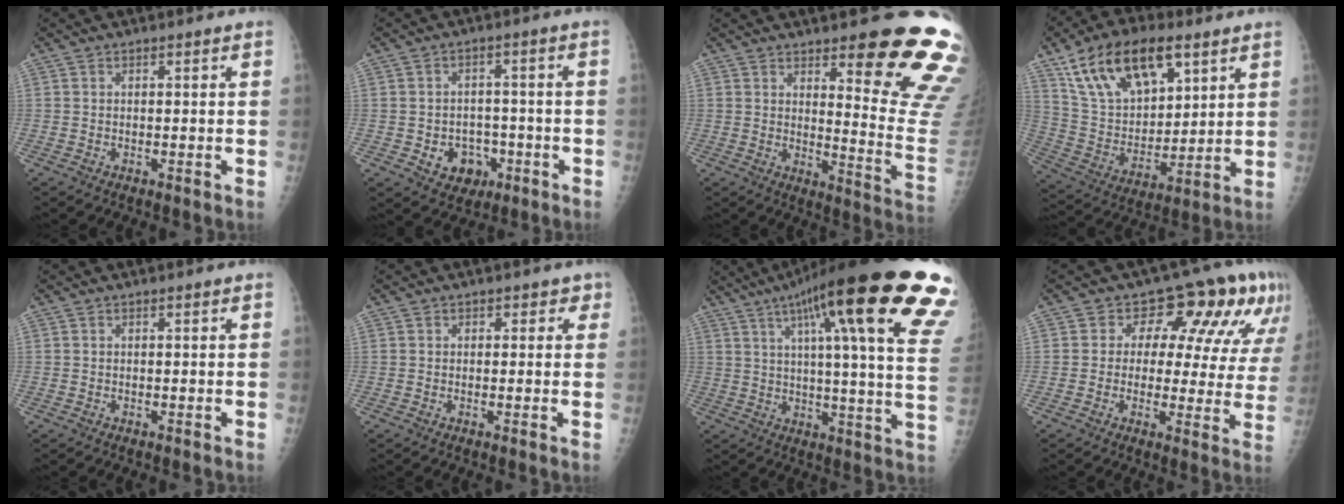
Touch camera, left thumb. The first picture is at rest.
{"total": 7.2, "force": [-2.6, 5.9, 3.1], "torque": [-0.016, 0.022, -0.030]}
{"total": 18.5, "force": [11.8, 3.8, 13.7], "torque": [-0.141, -0.091, 0.155]}
{"total": 20.2, "force": [11.0, 10.4, 13.3], "torque": [-0.202, -0.031, 0.209]}
{"total": 0.0}
{"total": 1.9, "force": [0.8, 1.7, 0.5], "torque": [0.027, 0.001, -0.001]}
{"total": 31.5, "force": [17.2, 5.0, 25.9], "torque": [-0.284, -0.027, 0.230]}
{"total": 14.8, "force": [6.9, 8.3, 10.2], "torque": [-0.079, -0.015, 0.070]}